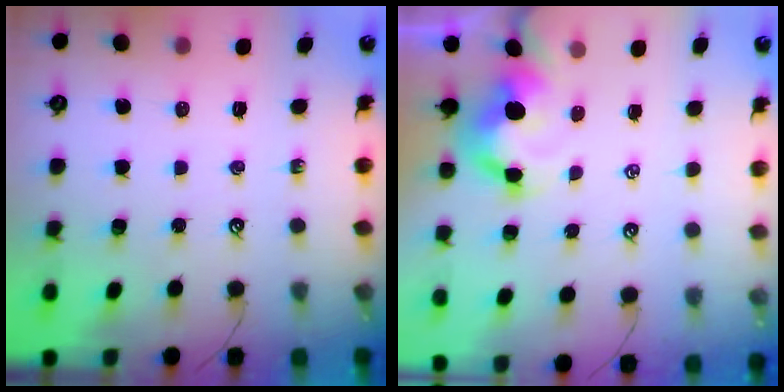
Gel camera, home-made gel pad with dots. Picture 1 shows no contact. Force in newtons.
{"total": 5.8, "press": 5.7, "slide": 1.1}